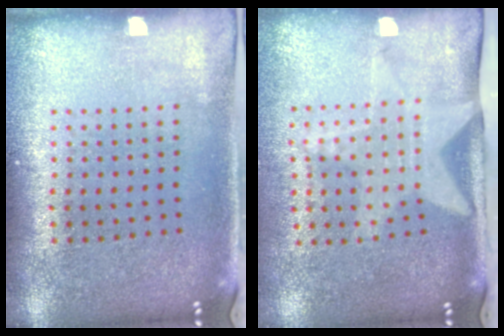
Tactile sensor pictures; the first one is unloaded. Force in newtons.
{"total": 2.1, "press": 1.5, "slide": 1.4}